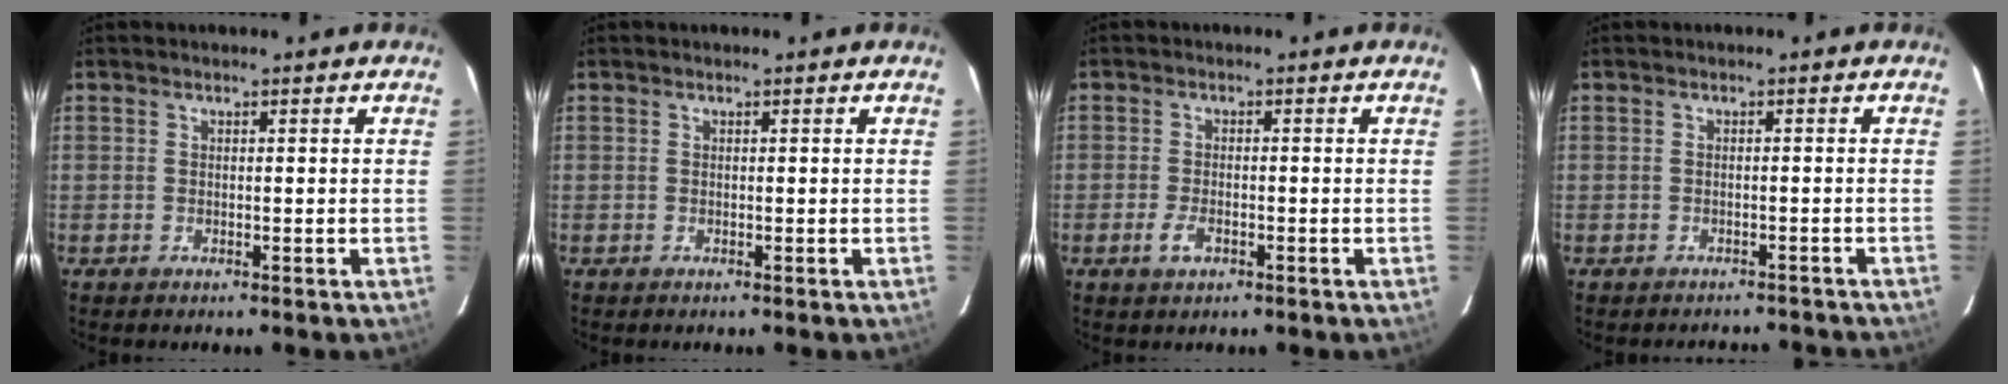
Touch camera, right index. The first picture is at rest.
{"total": 0.0}
{"total": 3.1, "force": [-1.5, 1.4, 2.3], "torque": [-0.052, -0.004, -0.027]}
{"total": 6.3, "force": [-5.8, 1.8, 1.4], "torque": [-0.022, 0.006, -0.066]}